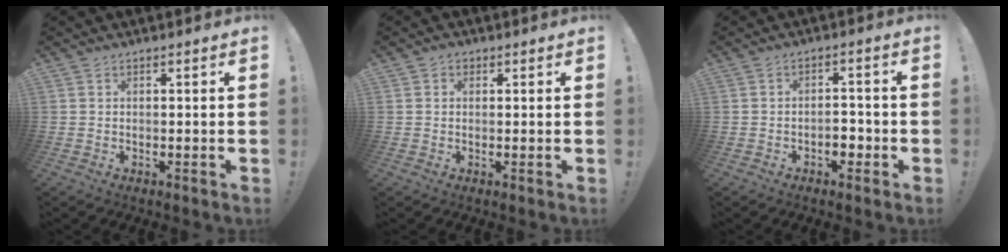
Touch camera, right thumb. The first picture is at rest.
{"total": 1.2, "force": [0.2, 1.1, 0.4], "torque": [-0.005, 0.003, 0.003]}
{"total": 4.5, "force": [-2.1, 2.7, 2.9], "torque": [-0.039, 0.008, -0.038]}